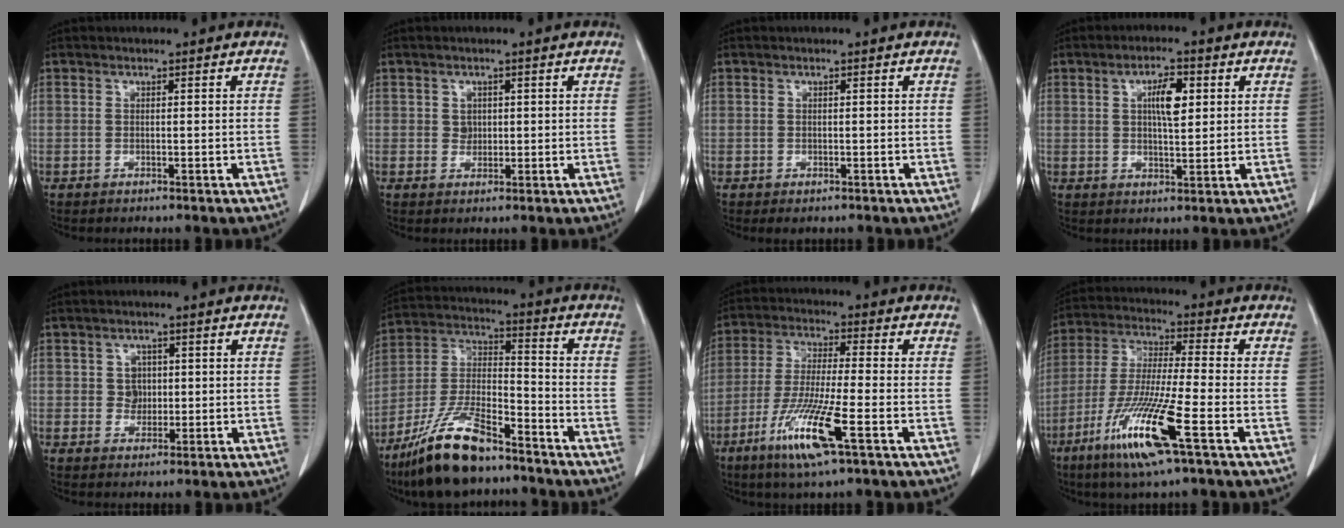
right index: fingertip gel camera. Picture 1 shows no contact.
{"total": 1.6, "force": [0.4, 1.4, 0.6], "torque": [-0.006, 0.002, 0.010]}
{"total": 1.1, "force": [-0.5, 0.9, 0.3], "torque": [-0.004, 0.003, -0.003]}
{"total": 5.5, "force": [1.6, 1.7, 5.0], "torque": [-0.087, 0.003, 0.028]}
{"total": 2.5, "force": [0.4, 2.3, 0.9], "torque": [-0.006, 0.005, 0.008]}
{"total": 15.1, "force": [-11.1, 3.8, 9.6], "torque": [-0.201, -0.008, -0.204]}
{"total": 11.6, "force": [-5.6, 0.3, 10.2], "torque": [-0.208, -0.026, -0.106]}
{"total": 14.4, "force": [-6.9, 0.1, 12.7], "torque": [-0.265, -0.030, -0.129]}